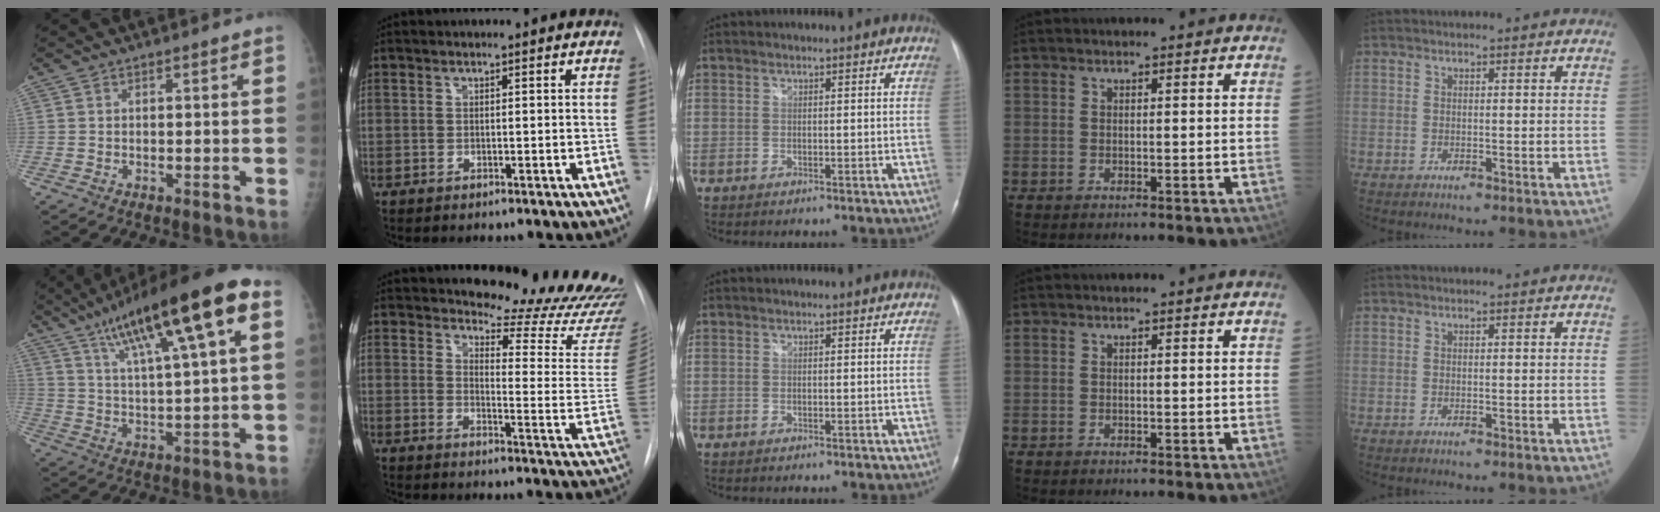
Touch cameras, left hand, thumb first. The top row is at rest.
{"thumb": {"total": 21.1, "force": [10.0, 4.1, 18.2], "torque": [-0.294, 0.005, 0.167]}, "index": {"total": 18.9, "force": [18.5, 1.1, 4.0], "torque": [-0.046, -0.144, 0.210]}}